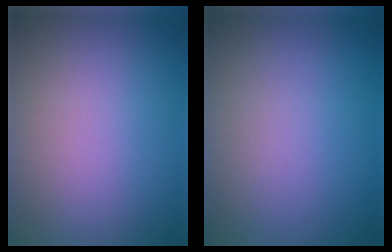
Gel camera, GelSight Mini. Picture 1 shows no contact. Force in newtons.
{"total": 0.0}